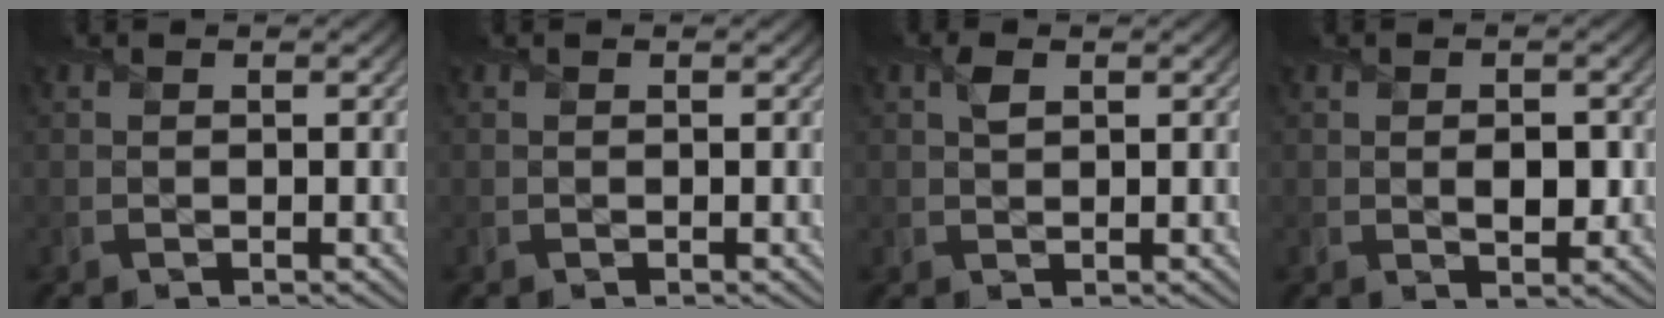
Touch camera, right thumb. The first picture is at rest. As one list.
[{"total": 0.0}, {"total": 1.6, "force": [0.7, 0.9, 1.1], "torque": [-0.024, 0.007, 0.013]}, {"total": 2.5, "force": [-0.2, 1.5, 2.0], "torque": [-0.036, -0.007, -0.006]}]